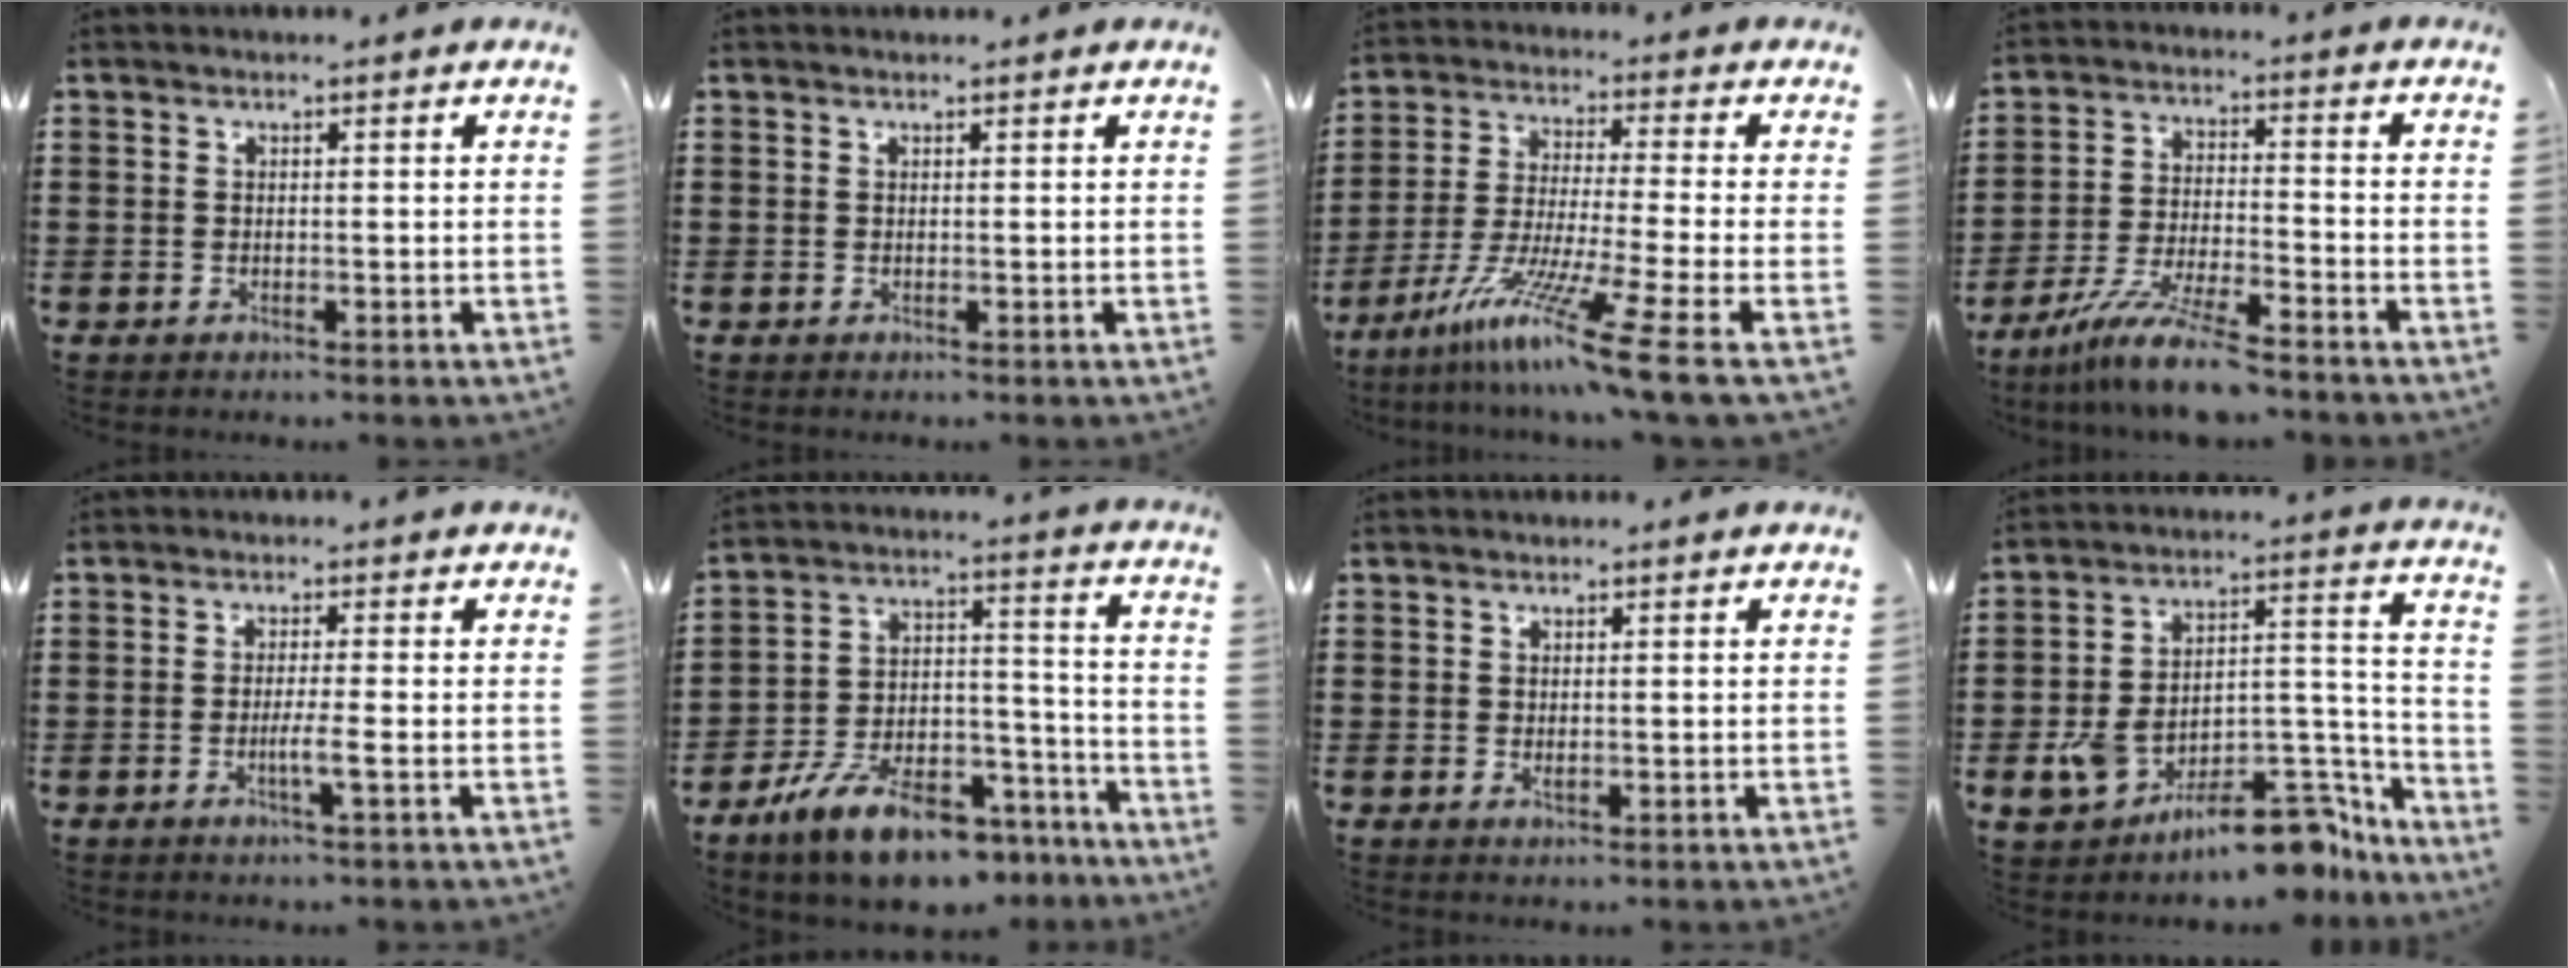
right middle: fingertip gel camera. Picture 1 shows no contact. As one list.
[{"total": 0.0}, {"total": 12.6, "force": [-8.7, -1.1, 9.0], "torque": [-0.176, -0.005, -0.166]}, {"total": 9.8, "force": [-8.3, 0.2, 5.3], "torque": [-0.106, 0.001, -0.161]}, {"total": 3.2, "force": [-1.2, -0.2, 3.0], "torque": [-0.053, -0.007, -0.023]}, {"total": 12.5, "force": [-10.1, 3.6, 6.5], "torque": [-0.119, 0.043, -0.188]}, {"total": 0.6, "force": [-0.1, 0.2, 0.5], "torque": [-0.012, -0.003, 0.000]}, {"total": 13.1, "force": [-9.9, 4.5, 7.4], "torque": [-0.114, 0.052, -0.175]}]